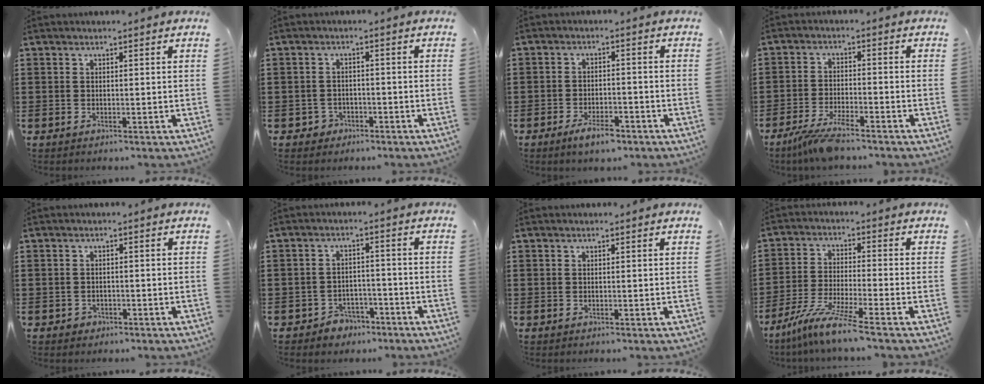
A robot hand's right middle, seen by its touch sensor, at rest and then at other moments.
{"total": 2.1, "force": [-1.7, 1.2, 0.1], "torque": [-0.010, 0.001, -0.039]}
{"total": 4.0, "force": [-3.2, 1.4, 1.9], "torque": [-0.030, 0.010, -0.060]}
{"total": 4.6, "force": [-3.9, 0.3, 2.4], "torque": [-0.068, -0.015, -0.080]}
{"total": 1.2, "force": [-0.9, 0.9, 0.1], "torque": [-0.006, 0.002, -0.020]}
{"total": 3.4, "force": [-3.1, 1.4, 0.2], "torque": [-0.011, 0.007, -0.065]}
{"total": 0.0}
{"total": 7.7, "force": [-6.4, -0.5, 4.3], "torque": [-0.093, -0.017, -0.126]}